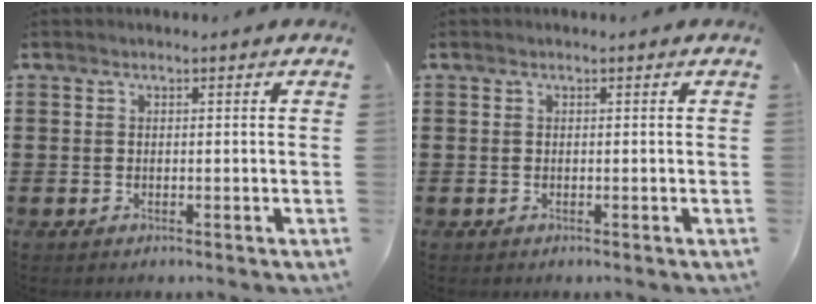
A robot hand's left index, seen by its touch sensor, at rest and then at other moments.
{"total": 0.0}